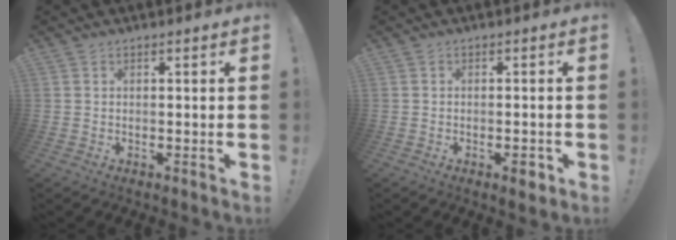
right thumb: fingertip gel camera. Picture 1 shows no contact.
{"total": 2.9, "force": [-1.4, 0.6, 2.4], "torque": [-0.030, 0.003, -0.022]}